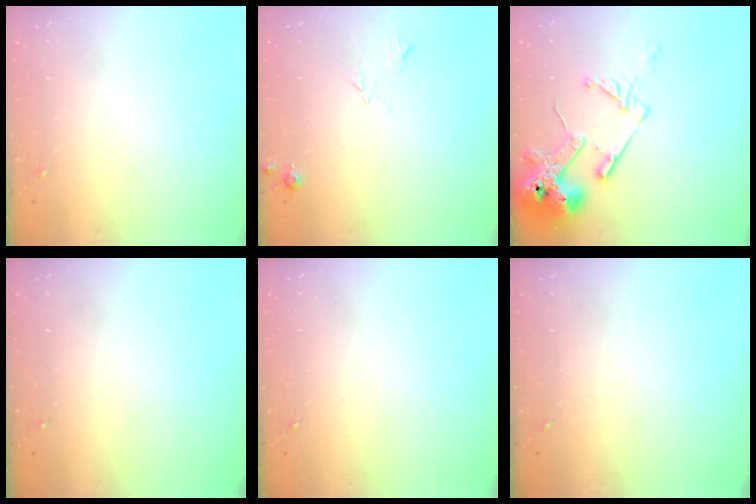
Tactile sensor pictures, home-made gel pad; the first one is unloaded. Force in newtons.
{"total": 5.8, "press": 5.8, "slide": 0.8}
{"total": 17.2, "press": 17.1, "slide": 2.1}
{"total": 0.0}
{"total": 0.0}
{"total": 0.0}